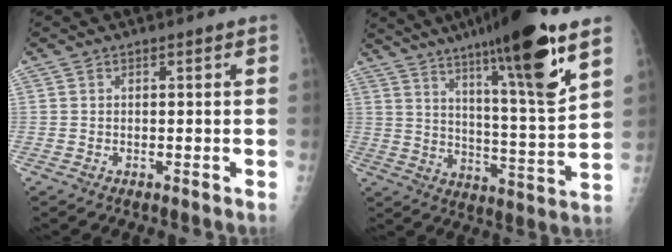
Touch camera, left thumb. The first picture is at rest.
{"total": 21.2, "force": [12.7, 2.2, 16.8], "torque": [-0.246, -0.059, 0.201]}